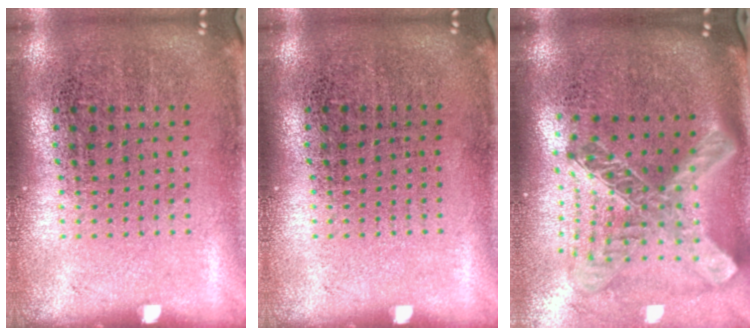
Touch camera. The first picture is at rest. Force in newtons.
{"total": 0.0}
{"total": 2.9, "press": 2.0, "slide": 2.0}